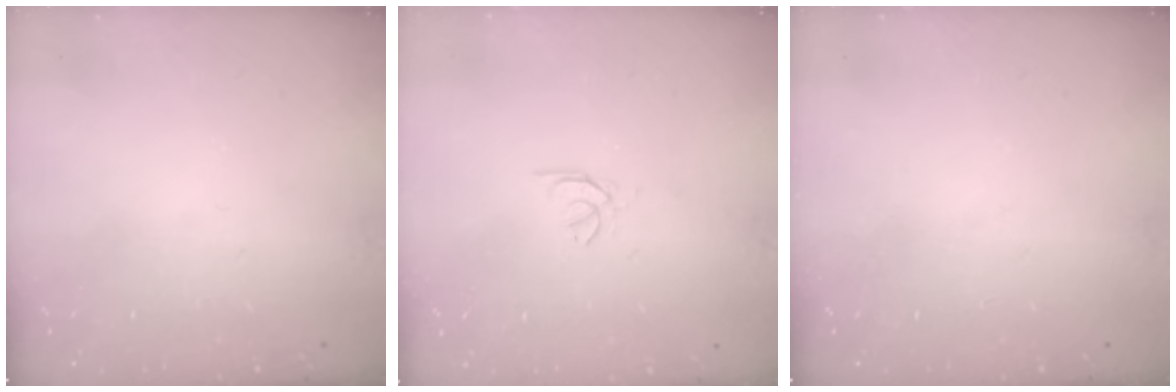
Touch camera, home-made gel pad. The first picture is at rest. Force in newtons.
{"total": 0.6, "press": 0.4, "slide": 0.3}
{"total": 0.0}